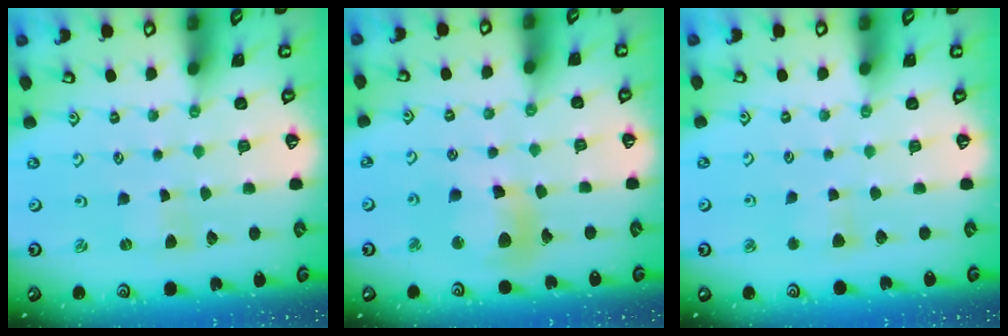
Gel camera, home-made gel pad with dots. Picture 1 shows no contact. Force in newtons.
{"total": 12.1, "press": 11.8, "slide": 2.4}
{"total": 2.8, "press": 2.8, "slide": 0.5}